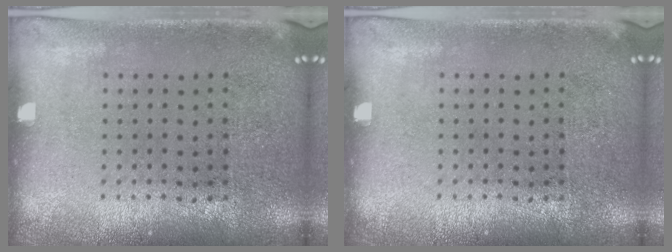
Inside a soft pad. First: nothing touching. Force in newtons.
{"total": 0.0}